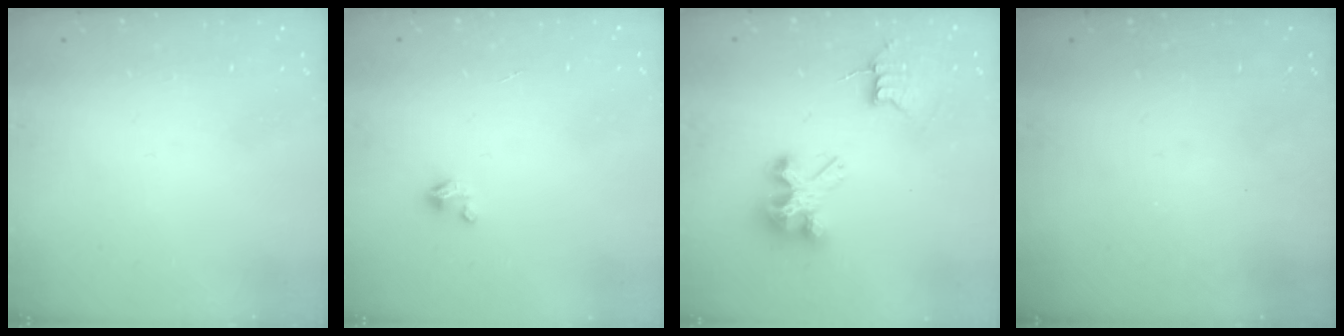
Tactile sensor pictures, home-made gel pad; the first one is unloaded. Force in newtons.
{"total": 2.0, "press": 1.9, "slide": 0.3}
{"total": 7.3, "press": 7.3, "slide": 0.6}
{"total": 0.0}